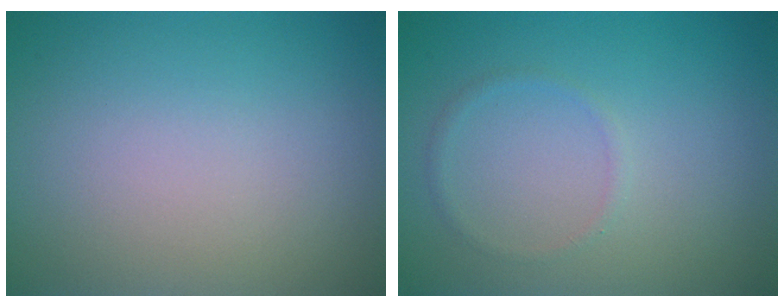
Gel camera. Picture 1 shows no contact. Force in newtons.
{"total": 0.8, "press": 0.8, "slide": 0.1}